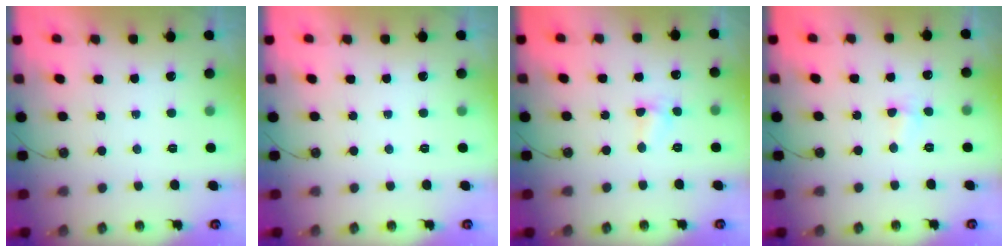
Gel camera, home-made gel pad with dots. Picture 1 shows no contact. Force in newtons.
{"total": 0.0}
{"total": 4.5, "press": 4.5, "slide": 0.6}
{"total": 3.6, "press": 3.6, "slide": 0.5}